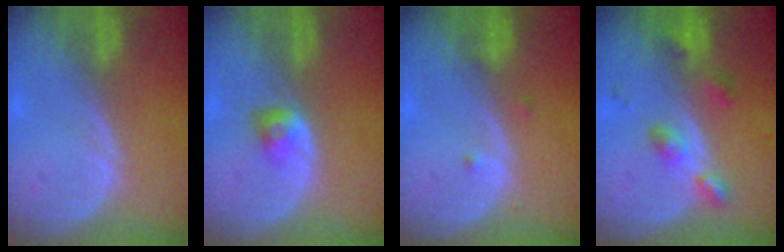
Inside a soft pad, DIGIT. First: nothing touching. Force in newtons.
{"total": 2.9, "press": 2.5, "slide": 1.5}
{"total": 0.8, "press": 0.8, "slide": 0.2}
{"total": 4.7, "press": 4.7, "slide": 0.2}